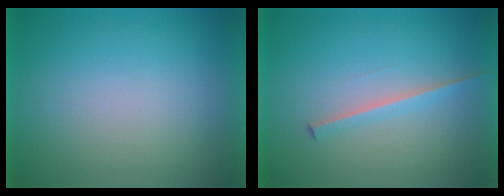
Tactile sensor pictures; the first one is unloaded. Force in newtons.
{"total": 1.8}